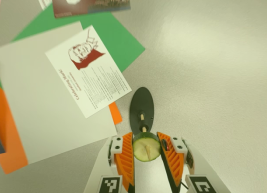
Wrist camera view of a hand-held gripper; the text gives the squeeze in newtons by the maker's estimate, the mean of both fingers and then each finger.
{"total": 11.3, "left": 10.9, "right": 11.7}